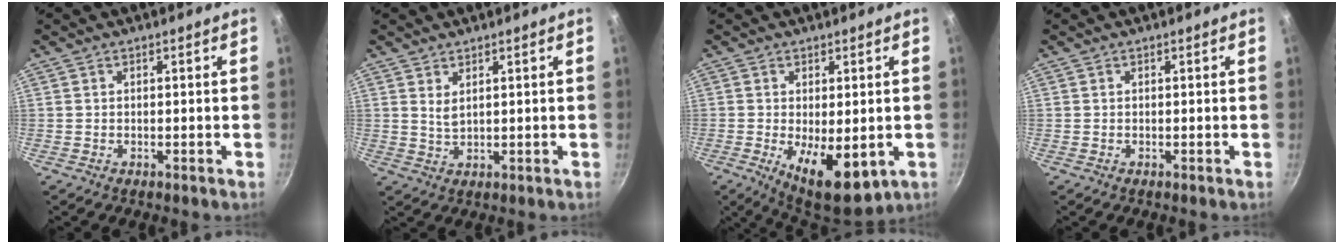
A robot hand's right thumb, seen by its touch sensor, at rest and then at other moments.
{"total": 2.5, "force": [1.4, 1.1, 1.8], "torque": [-0.033, -0.013, 0.028]}
{"total": 10.8, "force": [-2.3, 4.7, 9.5], "torque": [-0.130, -0.013, -0.019]}
{"total": 0.0}